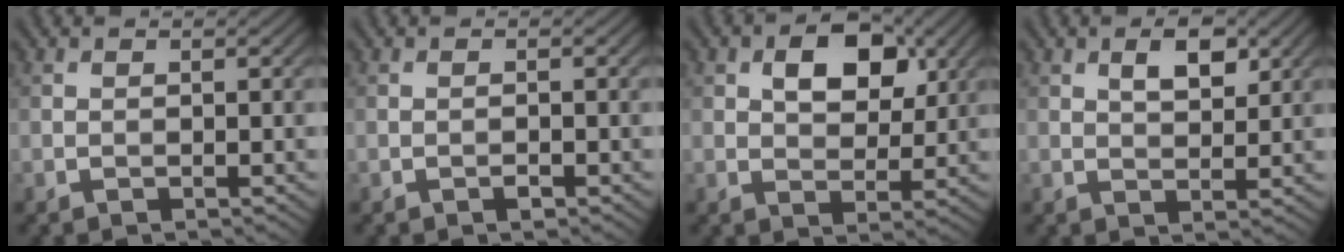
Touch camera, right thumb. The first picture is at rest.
{"total": 0.8, "force": [-0.5, 0.2, 0.5], "torque": [-0.007, 0.002, -0.008]}
{"total": 7.2, "force": [2.8, 4.4, 5.0], "torque": [-0.079, -0.001, 0.040]}
{"total": 3.7, "force": [1.7, 1.8, 2.8], "torque": [-0.048, -0.001, 0.031]}